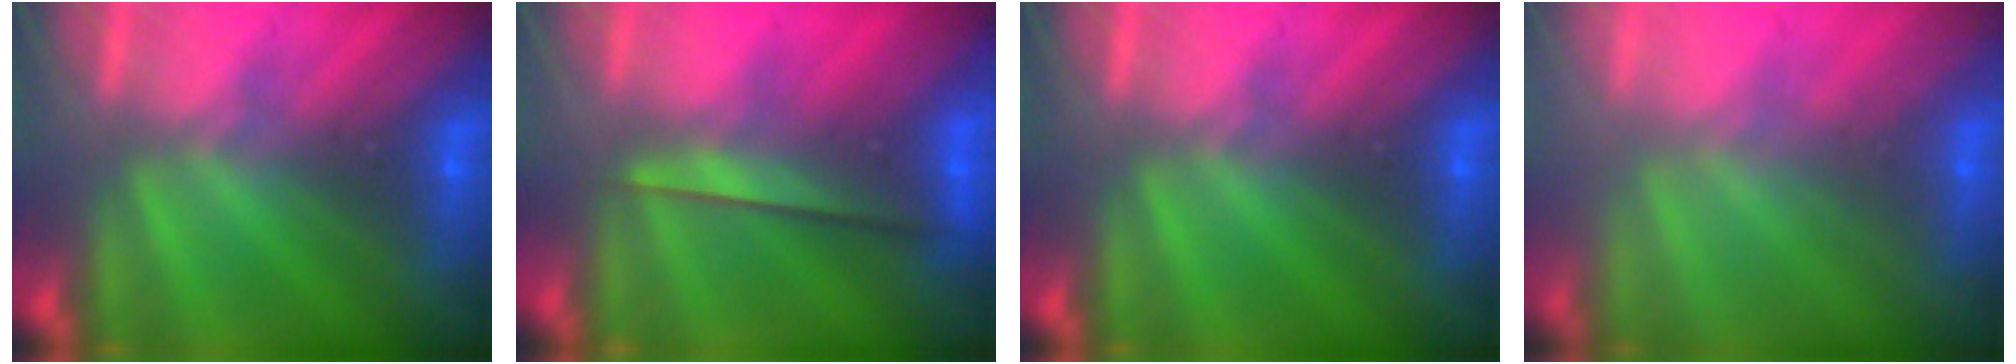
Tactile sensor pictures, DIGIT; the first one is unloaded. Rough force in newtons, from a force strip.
{"total": 2.3}
{"total": 0.0}
{"total": 2.3}